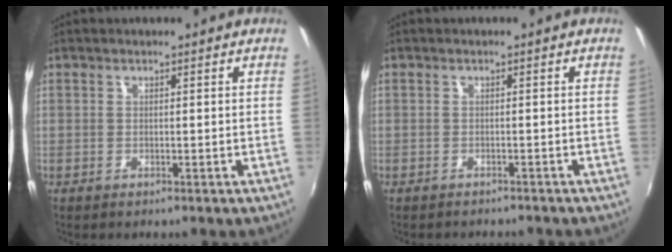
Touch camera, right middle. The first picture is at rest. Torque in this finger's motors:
{"motor_torque": [0.11, -0.14, 0.03, 0.02]}